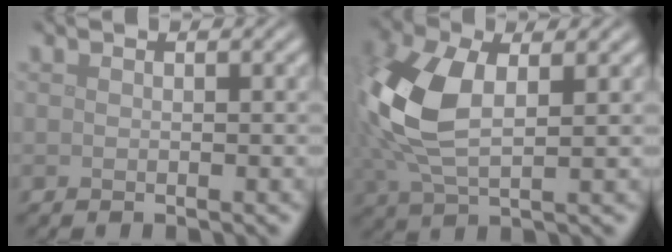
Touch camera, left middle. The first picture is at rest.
{"total": 8.5, "force": [1.0, 4.6, 7.1], "torque": [-0.182, 0.000, 0.018]}